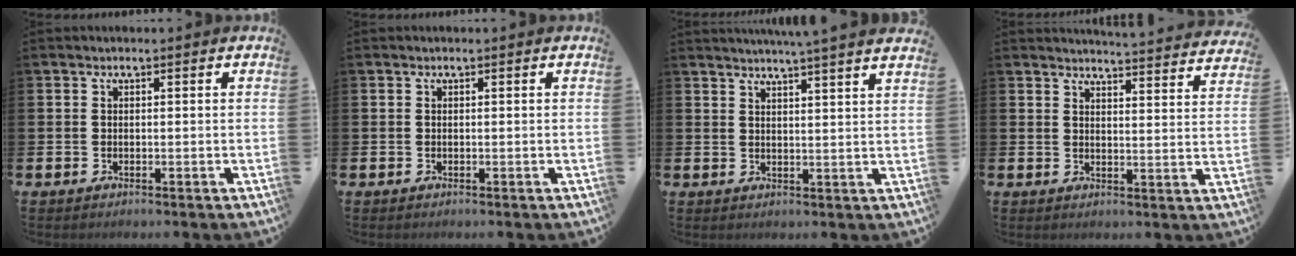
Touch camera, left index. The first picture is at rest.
{"total": 0.0}
{"total": 4.1, "force": [3.9, -1.3, 0.5], "torque": [-0.011, -0.027, 0.066]}
{"total": 4.5, "force": [4.5, -0.3, 0.3], "torque": [-0.003, -0.038, 0.075]}